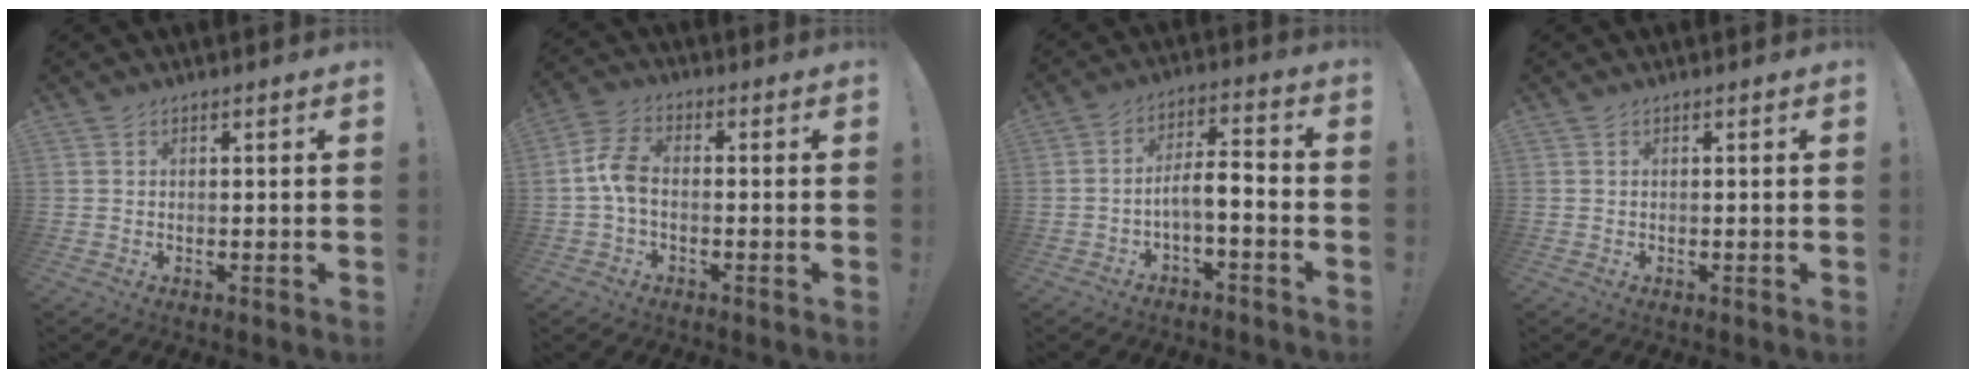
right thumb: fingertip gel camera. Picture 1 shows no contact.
{"total": 7.1, "force": [-1.1, 4.2, 5.6], "torque": [-0.118, 0.013, -0.015]}
{"total": 7.2, "force": [-3.3, 2.1, 6.1], "torque": [-0.115, 0.010, -0.058]}
{"total": 0.0}